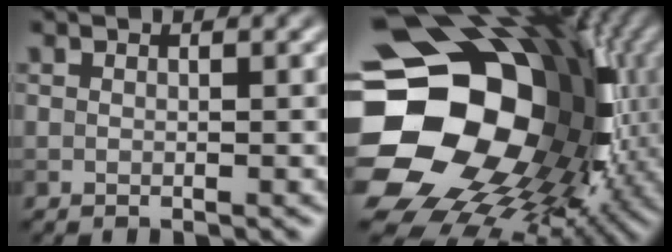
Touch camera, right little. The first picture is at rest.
{"total": 21.6, "force": [-2.0, 17.7, 12.3], "torque": [-0.226, -0.022, -0.045]}